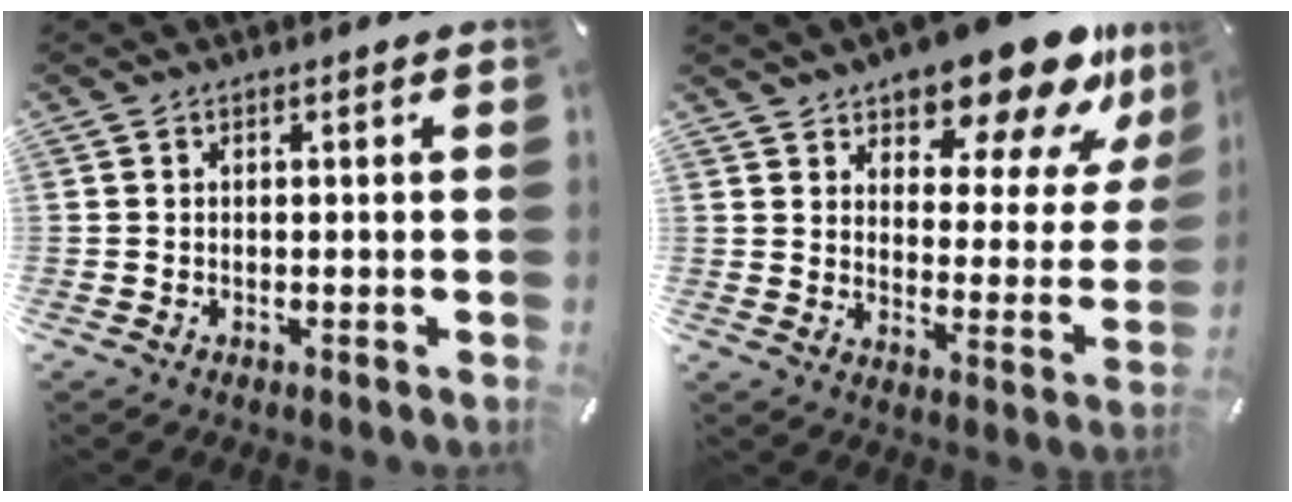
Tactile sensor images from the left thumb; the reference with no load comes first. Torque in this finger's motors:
{"motor_torque": [0.80, 0.79, 1.42, -1.35, 0.31]}